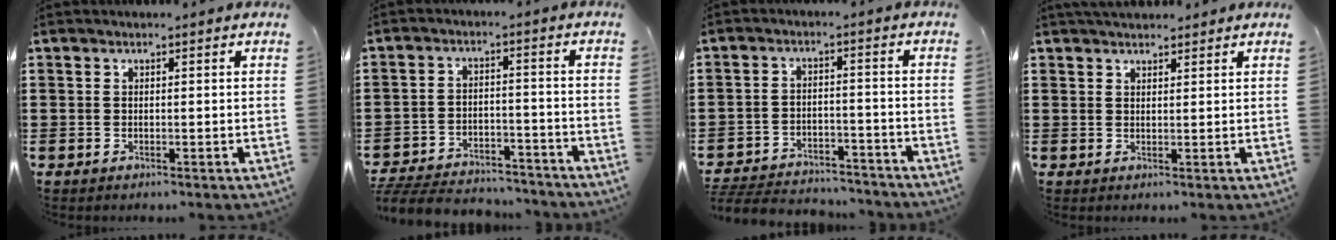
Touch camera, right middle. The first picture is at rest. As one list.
[{"total": 6.5, "force": [-6.4, 1.2, 0.9], "torque": [-0.027, 0.005, -0.129]}, {"total": 4.9, "force": [-4.8, 0.9, 0.3], "torque": [-0.013, 0.004, -0.101]}, {"total": 2.2, "force": [2.1, 0.7, 0.1], "torque": [-0.008, 0.002, 0.041]}]